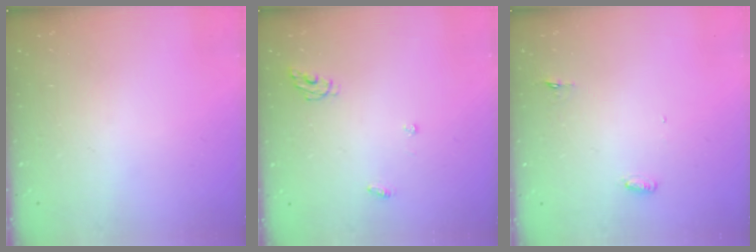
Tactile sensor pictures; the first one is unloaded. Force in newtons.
{"total": 4.9, "press": 4.9, "slide": 0.4}
{"total": 3.0, "press": 2.8, "slide": 0.9}